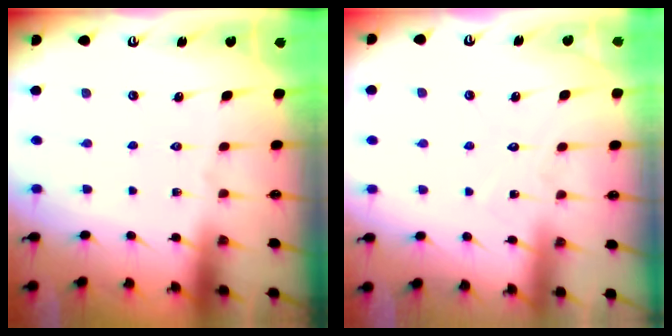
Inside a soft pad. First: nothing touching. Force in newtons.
{"total": 5.9, "press": 5.9, "slide": 0.1}